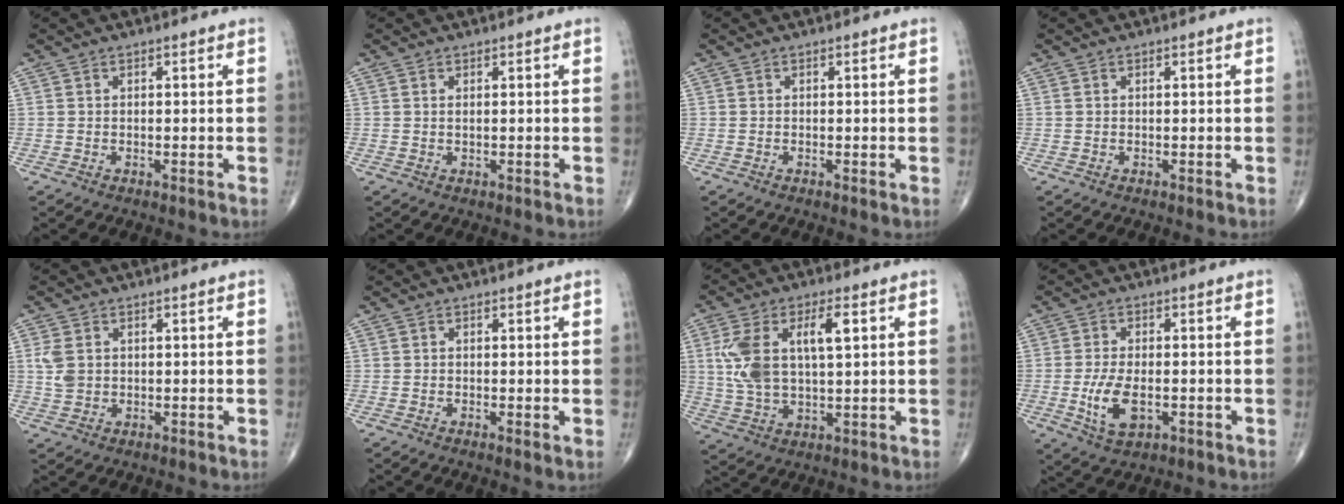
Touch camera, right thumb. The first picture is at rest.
{"total": 0.6, "force": [0.2, 0.1, 0.5], "torque": [-0.014, 0.000, 0.005]}
{"total": 0.0}
{"total": 0.0}
{"total": 4.0, "force": [0.7, 2.9, 2.5], "torque": [-0.053, -0.001, 0.019]}
{"total": 0.9, "force": [0.0, 0.1, 0.9], "torque": [-0.018, -0.004, -0.002]}
{"total": 13.3, "force": [3.3, 6.0, 11.4], "torque": [-0.233, 0.008, 0.068]}
{"total": 7.4, "force": [-1.6, 3.8, 6.1], "torque": [-0.120, -0.003, -0.023]}